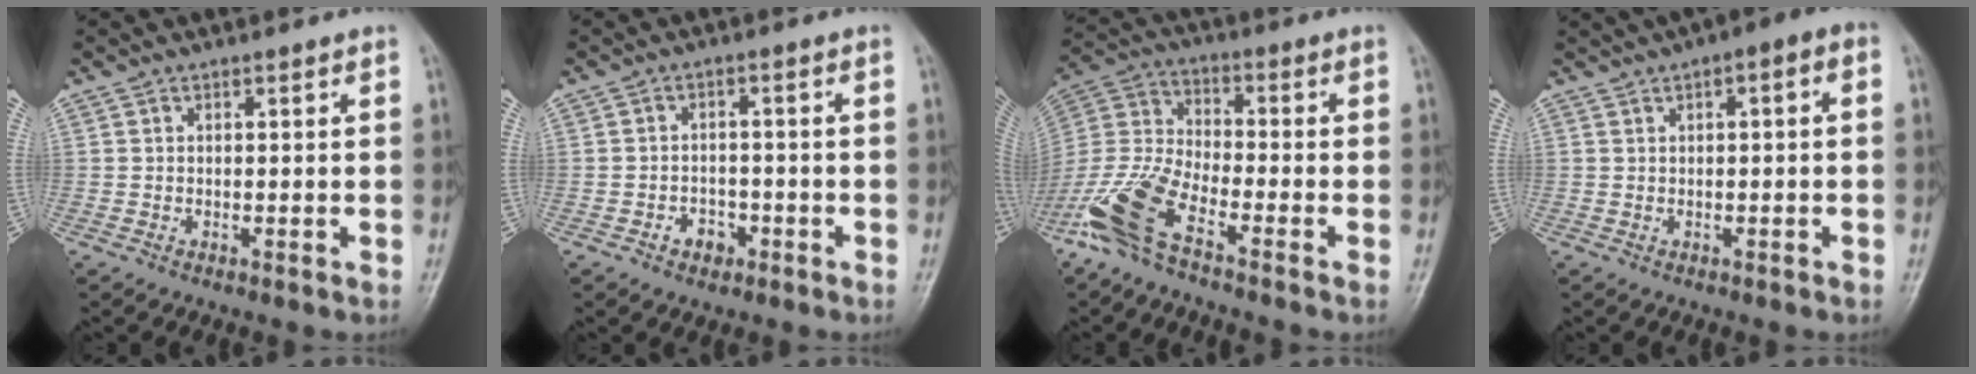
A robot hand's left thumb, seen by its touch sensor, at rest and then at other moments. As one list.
[{"total": 3.5, "force": [-1.8, 2.6, 1.5], "torque": [-0.005, 0.018, -0.026]}, {"total": 12.6, "force": [-8.0, 4.0, 8.8], "torque": [-0.203, 0.038, -0.166]}, {"total": 5.9, "force": [1.8, 2.4, 5.1], "torque": [-0.069, 0.030, 0.016]}]